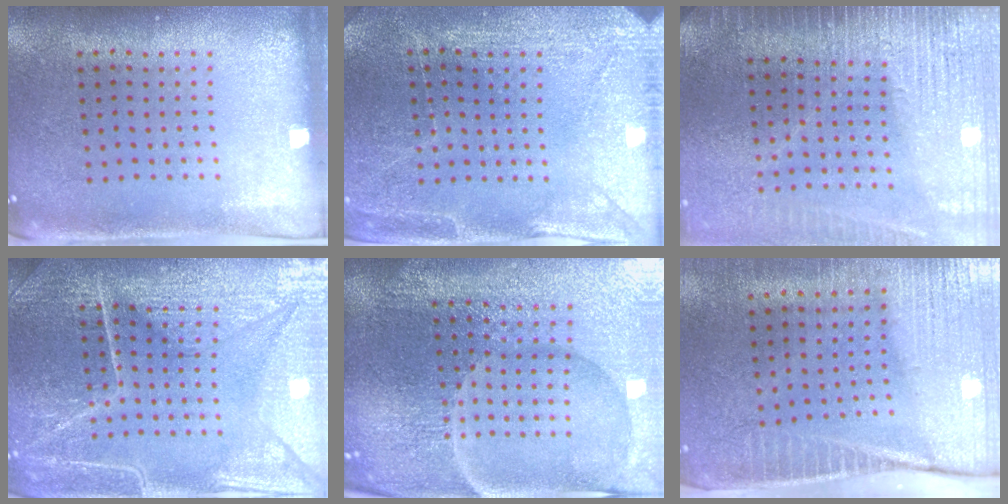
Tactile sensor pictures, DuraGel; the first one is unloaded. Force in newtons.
{"total": 2.9, "press": 2.8, "slide": 0.3}
{"total": 3.6, "press": 3.1, "slide": 1.9}
{"total": 7.2, "press": 7.1, "slide": 0.9}
{"total": 7.4, "press": 6.4, "slide": 3.6}
{"total": 4.1, "press": 3.6, "slide": 1.9}